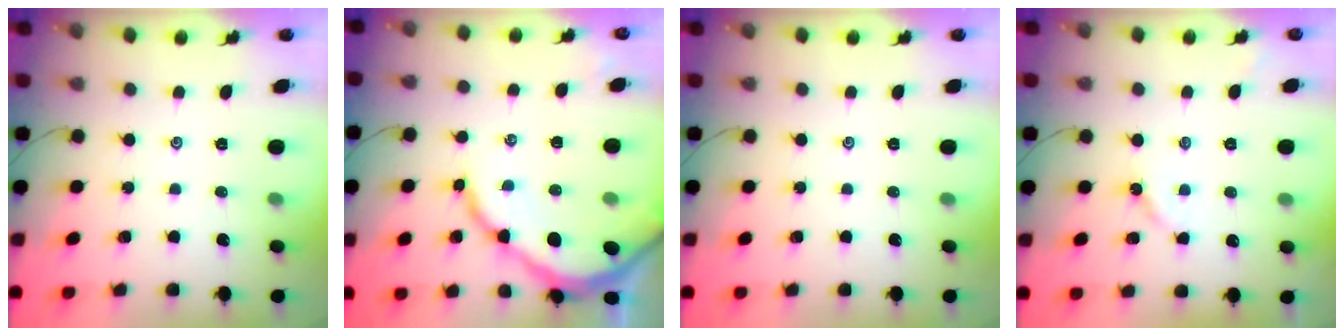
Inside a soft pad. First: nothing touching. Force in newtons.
{"total": 10.5, "press": 10.5, "slide": 0.9}
{"total": 0.0}
{"total": 2.5, "press": 2.4, "slide": 0.5}